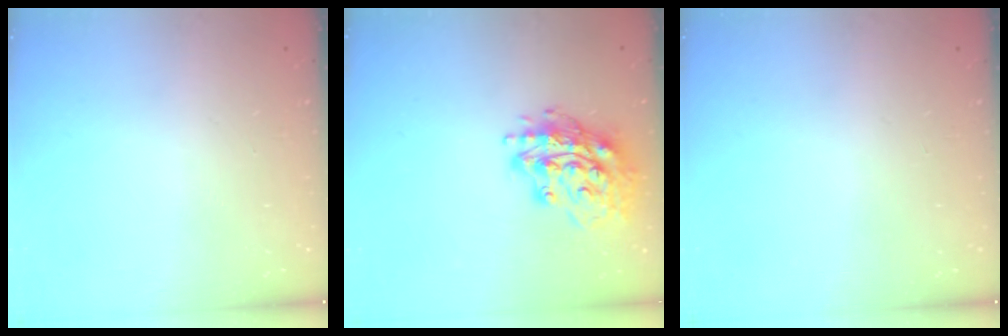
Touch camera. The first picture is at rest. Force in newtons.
{"total": 16.9, "press": 16.8, "slide": 1.5}
{"total": 0.0}